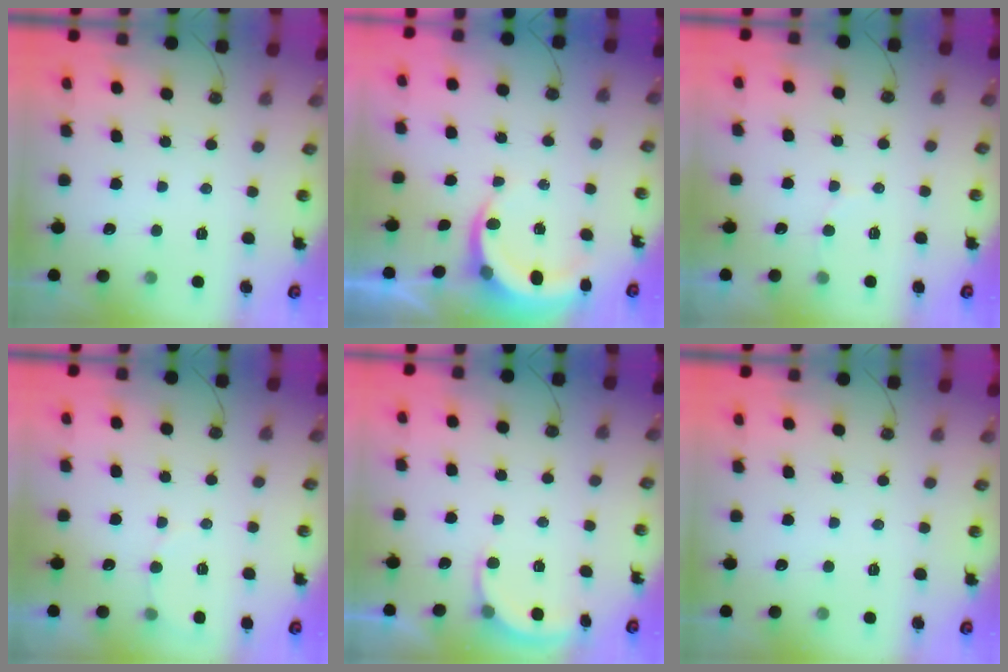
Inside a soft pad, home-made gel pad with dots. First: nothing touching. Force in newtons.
{"total": 5.2, "press": 5.2, "slide": 0.6}
{"total": 4.4, "press": 4.3, "slide": 0.5}
{"total": 4.3, "press": 4.2, "slide": 1.1}
{"total": 2.4, "press": 2.2, "slide": 0.9}
{"total": 0.0}